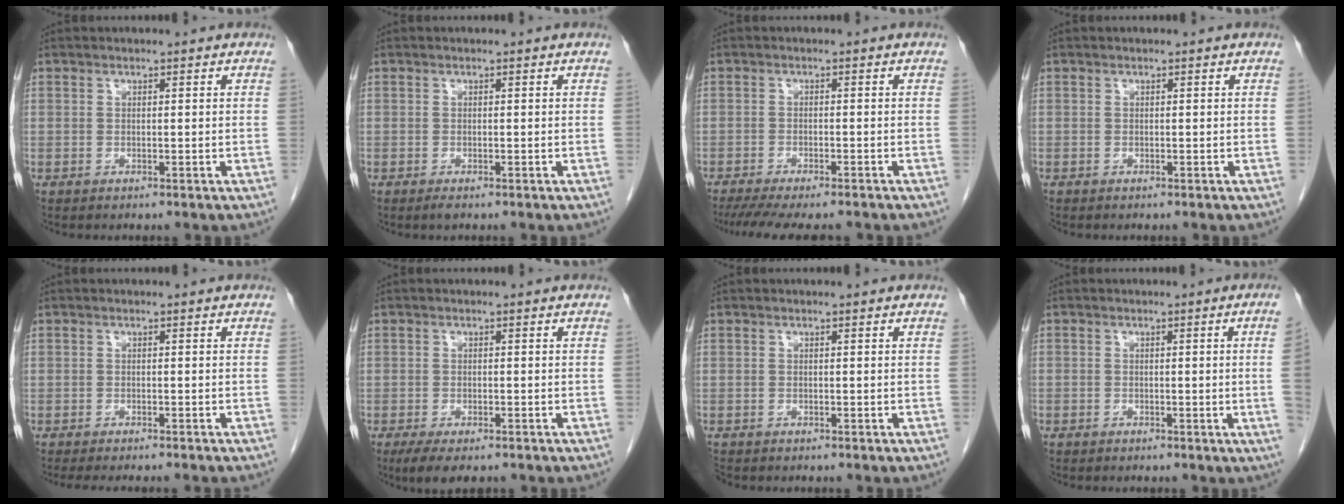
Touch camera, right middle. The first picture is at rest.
{"total": 0.8, "force": [-0.6, 0.1, 0.5], "torque": [-0.010, -0.003, -0.007]}
{"total": 11.7, "force": [-10.1, 2.0, 5.6], "torque": [-0.084, -0.016, -0.141]}
{"total": 0.0}
{"total": 7.9, "force": [-6.9, 0.8, 3.7], "torque": [-0.034, -0.014, -0.091]}
{"total": 4.8, "force": [-3.5, 1.7, 2.9], "torque": [-0.047, -0.009, -0.053]}
{"total": 1.3, "force": [-1.1, 0.5, 0.3], "torque": [-0.013, -0.003, -0.021]}
{"total": 3.2, "force": [-0.5, -1.0, 3.0], "torque": [-0.030, -0.003, -0.008]}